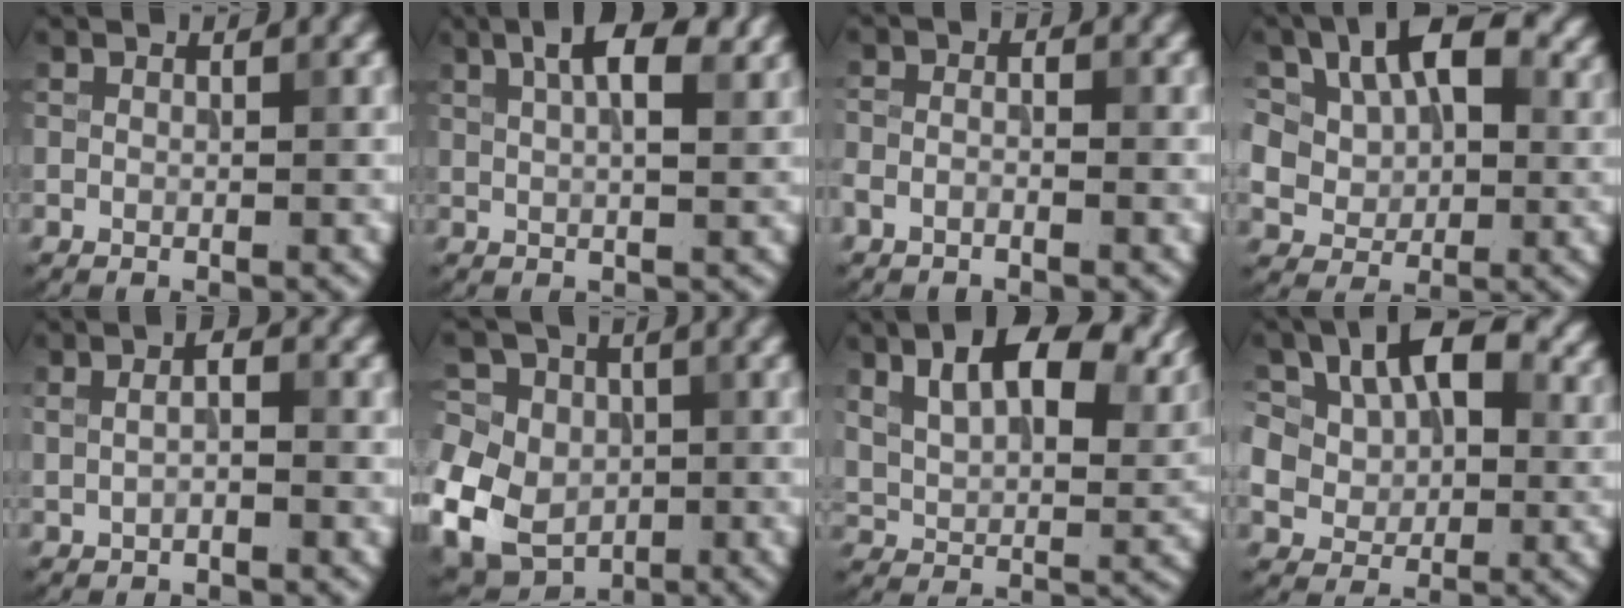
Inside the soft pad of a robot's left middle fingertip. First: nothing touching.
{"total": 4.6, "force": [2.1, 1.6, 3.8], "torque": [-0.058, 0.011, 0.027]}
{"total": 1.5, "force": [-1.1, 0.6, 0.8], "torque": [-0.023, -0.001, -0.025]}
{"total": 11.9, "force": [3.4, 8.3, 7.9], "torque": [-0.132, 0.022, 0.056]}
{"total": 1.9, "force": [0.2, 0.8, 1.7], "torque": [-0.029, 0.003, -0.004]}
{"total": 12.3, "force": [-2.3, 10.4, 6.3], "torque": [-0.138, 0.018, -0.070]}
{"total": 11.8, "force": [6.3, 5.8, 8.2], "torque": [-0.138, 0.008, 0.111]}
{"total": 13.2, "force": [4.0, 9.1, 8.7], "torque": [-0.132, 0.024, 0.063]}